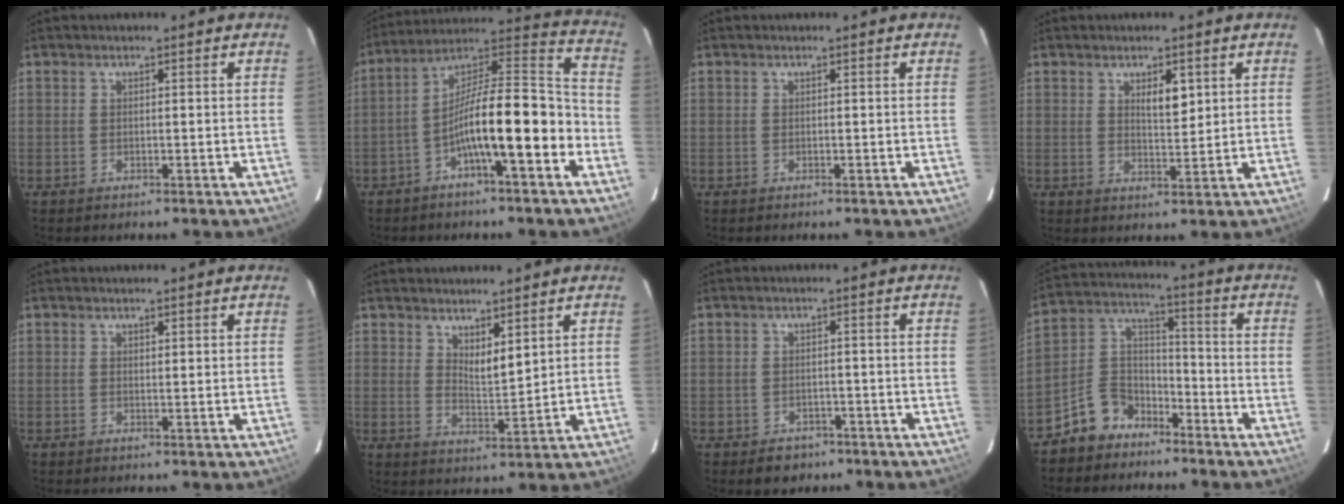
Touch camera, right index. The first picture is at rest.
{"total": 15.2, "force": [-5.4, 2.4, 14.0], "torque": [-0.230, 0.034, -0.090]}
{"total": 0.0}
{"total": 3.6, "force": [1.6, 1.2, 3.0], "torque": [-0.051, -0.002, 0.030]}
{"total": 0.7, "force": [0.6, 0.2, 0.4], "torque": [-0.007, -0.003, 0.009]}
{"total": 4.1, "force": [2.7, 0.9, 2.9], "torque": [-0.055, -0.018, 0.057]}
{"total": 3.4, "force": [-2.1, 2.5, 0.8], "torque": [-0.011, 0.007, -0.023]}
{"total": 8.6, "force": [-6.4, 5.5, 1.5], "torque": [-0.034, 0.034, -0.125]}